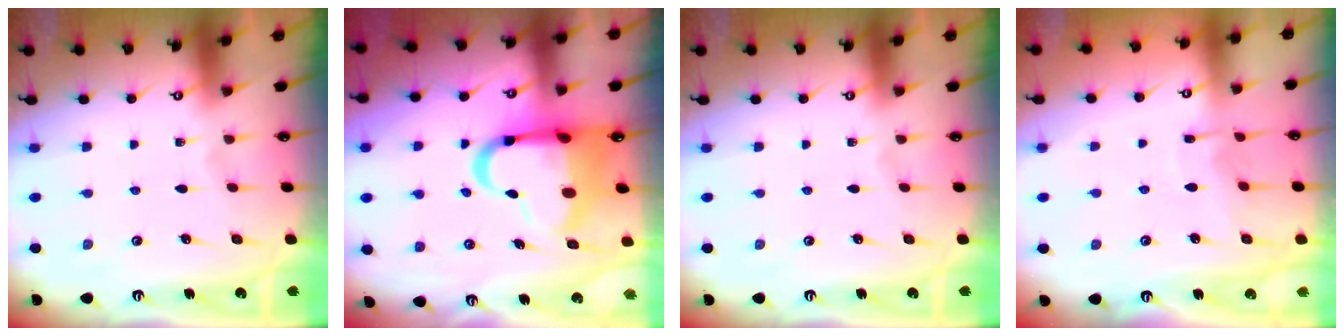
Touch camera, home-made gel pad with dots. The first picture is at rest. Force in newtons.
{"total": 13.6, "press": 13.2, "slide": 3.2}
{"total": 0.0}
{"total": 5.6, "press": 5.6, "slide": 0.3}